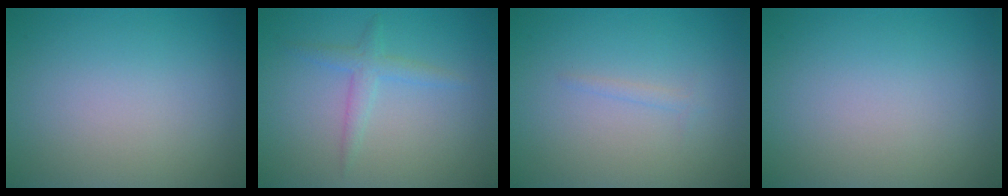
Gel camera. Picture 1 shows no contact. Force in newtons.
{"total": 1.9, "press": 1.9, "slide": 0.1}
{"total": 0.7, "press": 0.7, "slide": 0.1}
{"total": 0.0}